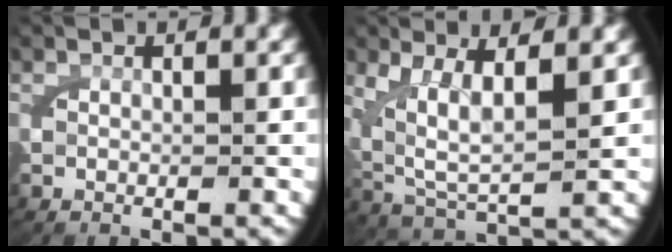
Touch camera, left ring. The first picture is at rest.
{"total": 6.3, "force": [1.5, 3.8, 4.8], "torque": [-0.114, -0.028, 0.049]}